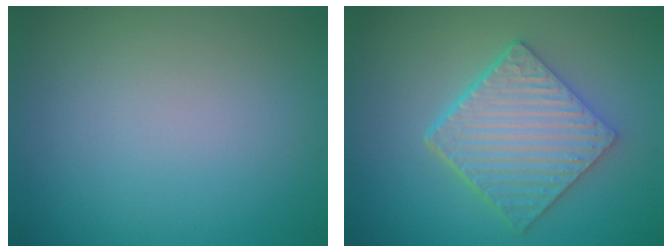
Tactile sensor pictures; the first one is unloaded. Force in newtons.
{"total": 5.9, "press": 4.6, "slide": 3.7}